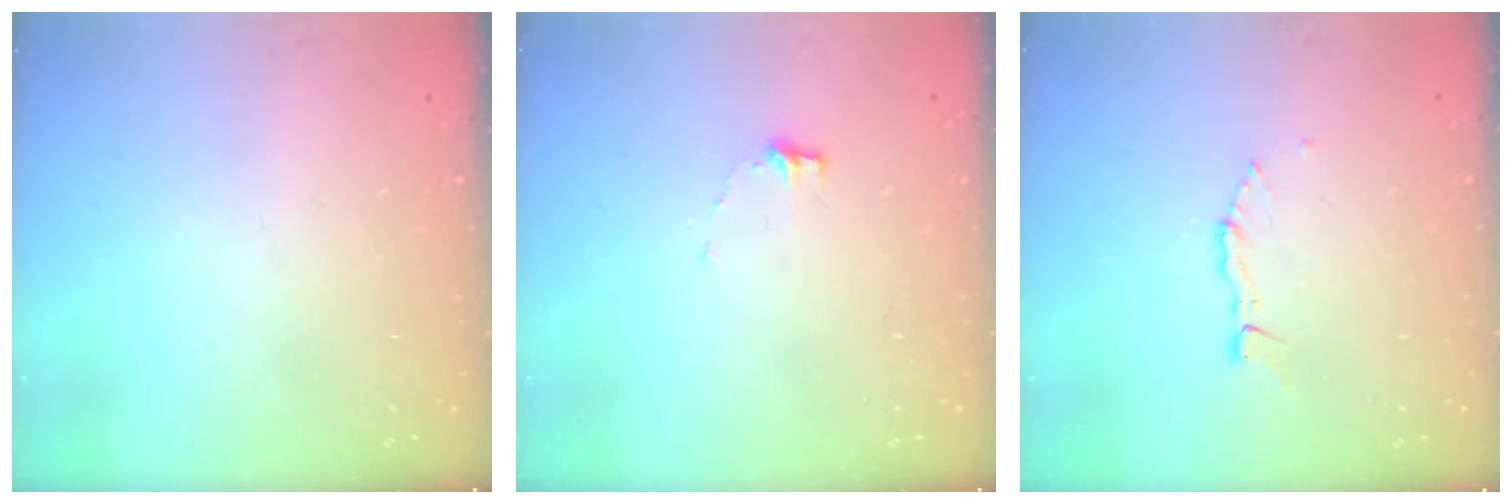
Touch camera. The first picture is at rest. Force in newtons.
{"total": 6.2, "press": 6.2, "slide": 0.4}
{"total": 1.9, "press": 1.9, "slide": 0.2}